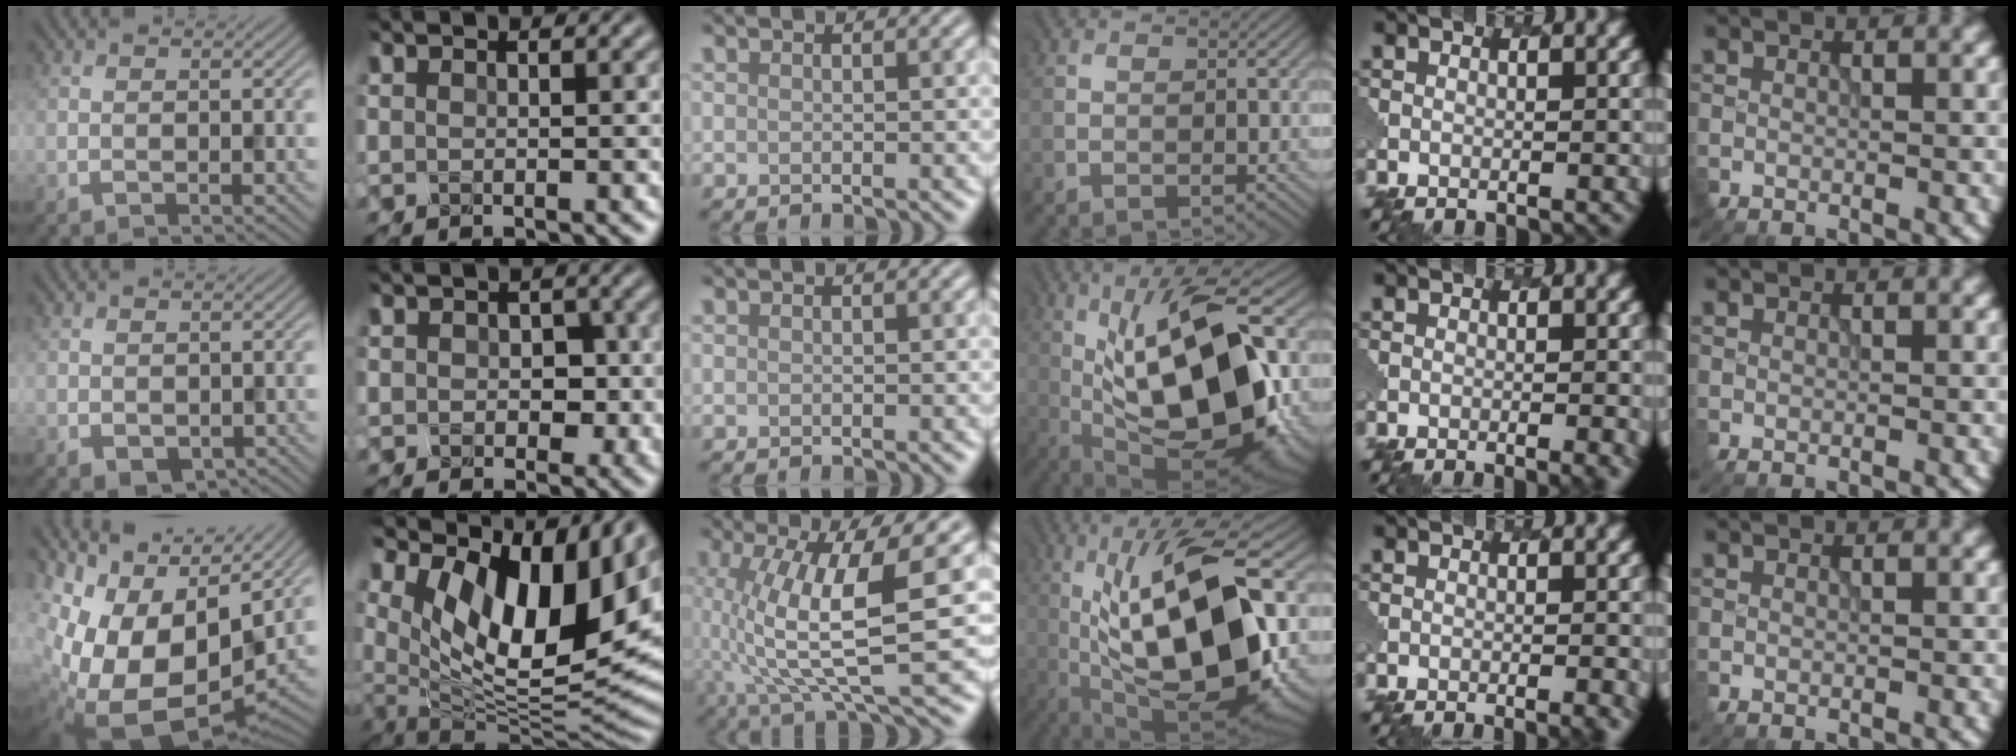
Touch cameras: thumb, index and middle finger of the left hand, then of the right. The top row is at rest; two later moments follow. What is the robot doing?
{"motion": "dispense", "object": "toothpaste"}